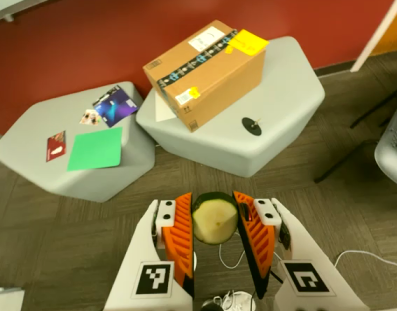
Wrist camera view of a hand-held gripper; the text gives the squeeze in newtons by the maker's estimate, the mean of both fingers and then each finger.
{"total": 12.0, "left": 12.2, "right": 11.9}